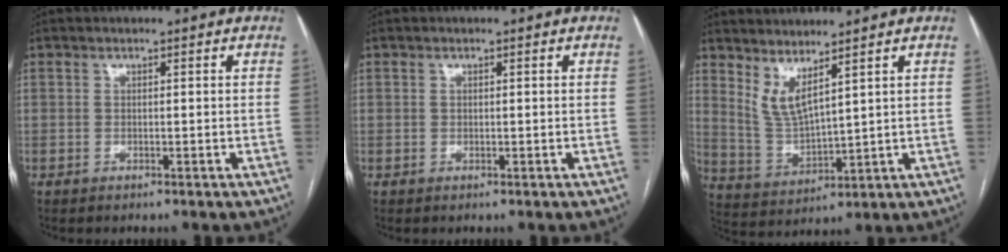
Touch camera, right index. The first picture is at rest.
{"total": 0.0}
{"total": 5.7, "force": [4.0, 0.8, 3.9], "torque": [-0.089, -0.021, 0.094]}